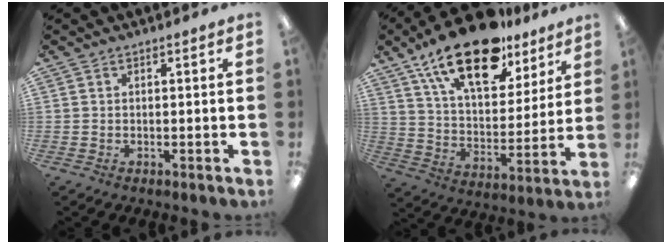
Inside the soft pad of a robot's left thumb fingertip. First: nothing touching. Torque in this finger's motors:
{"motor_torque": [0.51, 0.56, 1.80, -0.97, 0.55]}